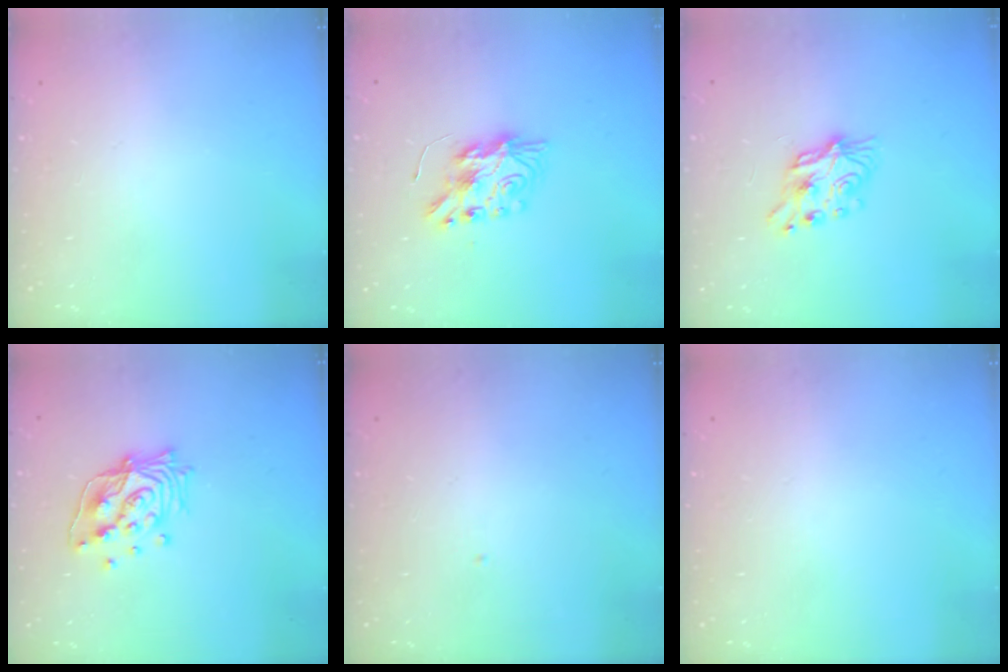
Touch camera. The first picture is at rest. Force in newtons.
{"total": 8.4, "press": 8.4, "slide": 0.7}
{"total": 8.1, "press": 8.1, "slide": 0.5}
{"total": 15.3, "press": 15.2, "slide": 1.1}
{"total": 0.0}
{"total": 0.0}